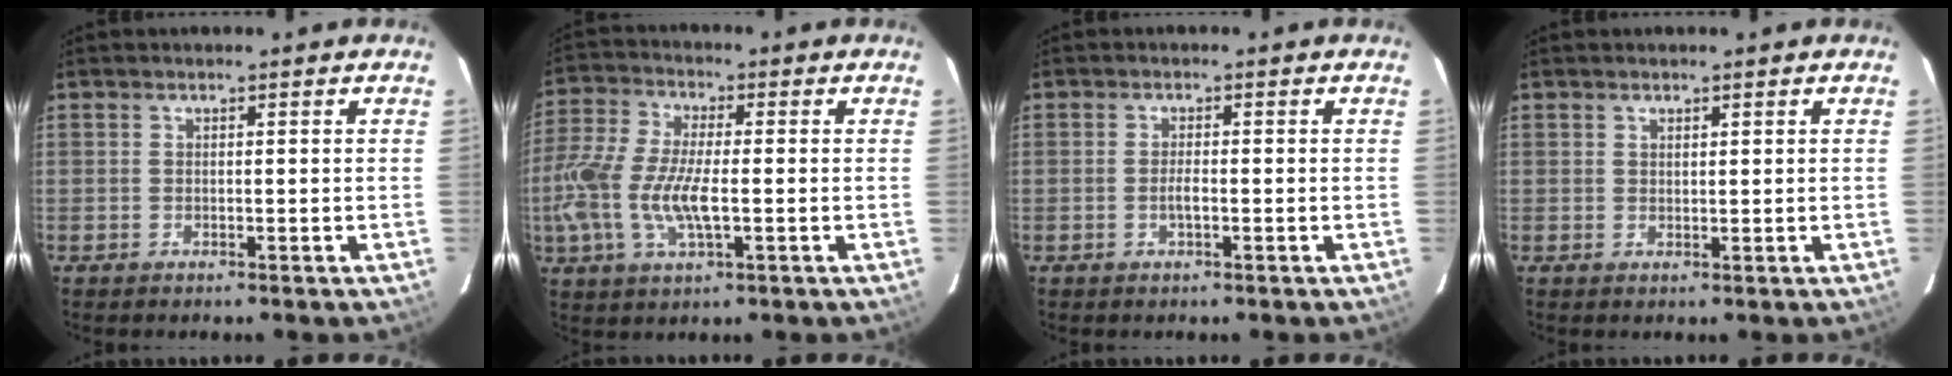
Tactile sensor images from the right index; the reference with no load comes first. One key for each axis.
{"total": 13.0, "fx": -2.5, "fy": 4.9, "fz": 11.8, "tx": -0.262, "ty": -0.002, "tz": -0.052}
{"total": 1.7, "fx": -0.5, "fy": 0.3, "fz": 1.5, "tx": -0.031, "ty": 0.001, "tz": -0.010}
{"total": 0.9, "fx": 0.8, "fy": 0.4, "fz": 0.2, "tx": -0.003, "ty": 0.001, "tz": 0.014}